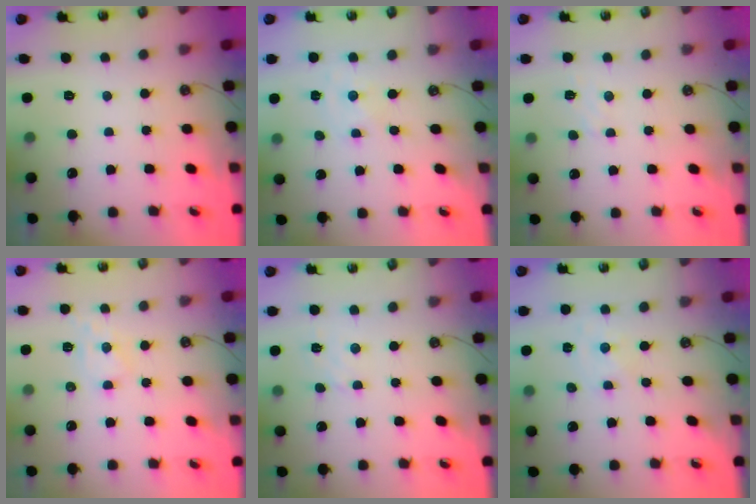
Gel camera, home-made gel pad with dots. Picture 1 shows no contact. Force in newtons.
{"total": 0.0}
{"total": 5.1, "press": 5.1, "slide": 0.6}
{"total": 7.2, "press": 7.1, "slide": 1.0}
{"total": 2.5, "press": 2.4, "slide": 0.6}
{"total": 0.0}